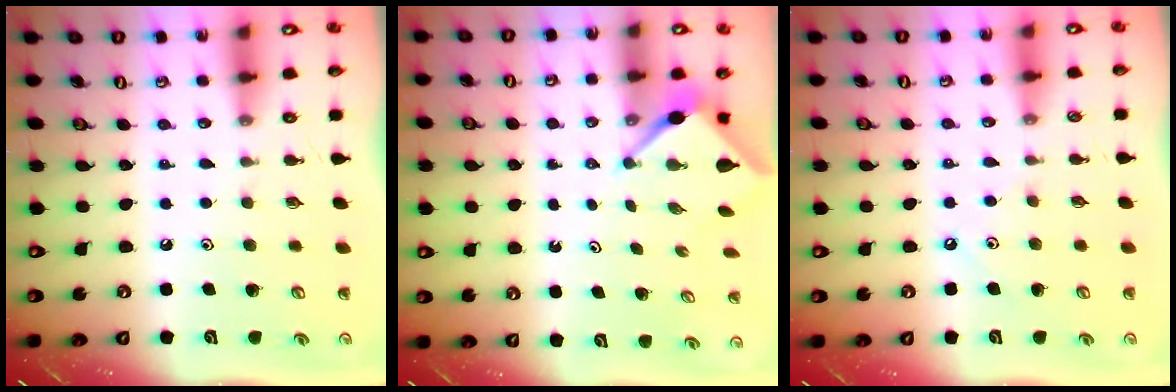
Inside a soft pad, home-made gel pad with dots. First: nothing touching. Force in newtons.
{"total": 3.1, "press": 3.1, "slide": 0.3}
{"total": 3.0, "press": 3.0, "slide": 0.4}